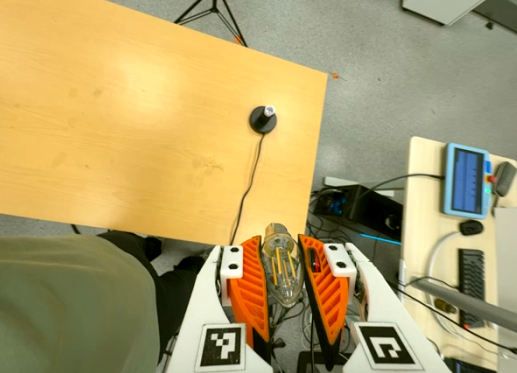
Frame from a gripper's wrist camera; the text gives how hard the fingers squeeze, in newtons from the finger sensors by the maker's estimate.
{"total": 19.5, "left": 21.4, "right": 17.5}